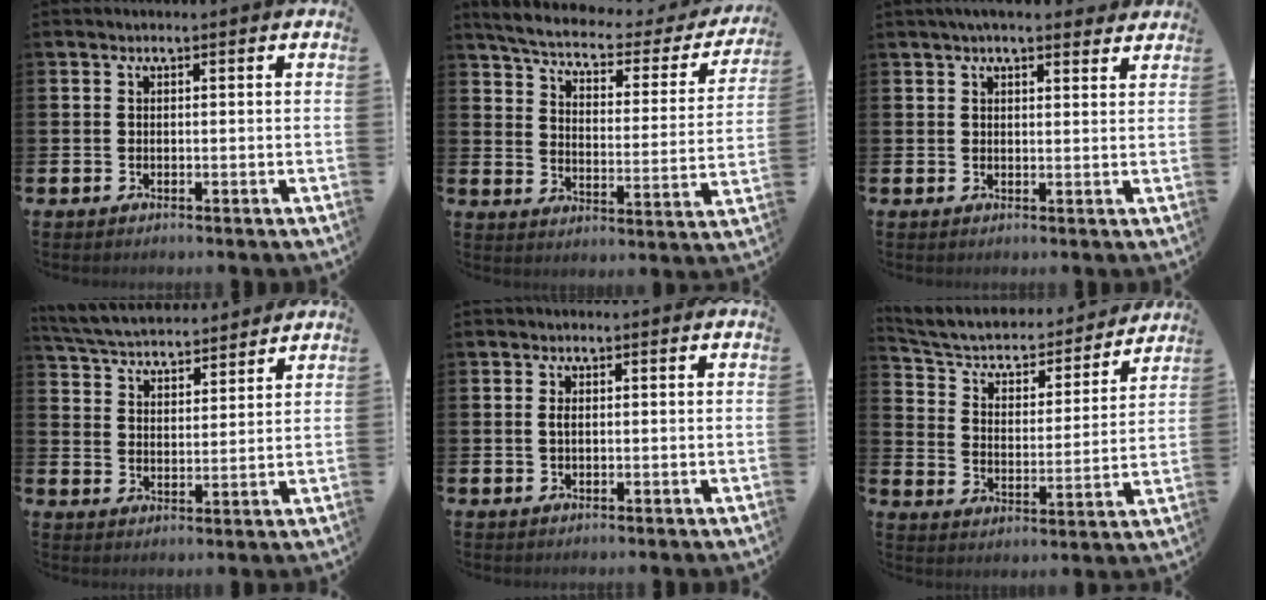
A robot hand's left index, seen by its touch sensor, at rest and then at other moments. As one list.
[{"total": 4.9, "force": [4.2, 1.4, 2.1], "torque": [-0.069, -0.032, 0.063]}, {"total": 3.6, "force": [3.3, 0.7, 1.2], "torque": [-0.025, -0.010, 0.060]}, {"total": 5.4, "force": [5.3, 0.9, 0.4], "torque": [-0.033, -0.036, 0.092]}, {"total": 1.0, "force": [0.1, 0.5, 0.9], "torque": [-0.018, 0.005, 0.000]}, {"total": 6.0, "force": [5.3, 2.2, 1.7], "torque": [-0.070, -0.038, 0.085]}]